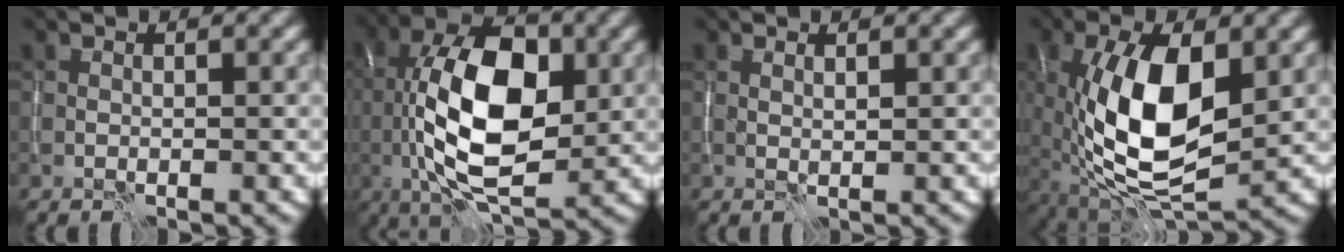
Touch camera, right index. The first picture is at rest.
{"total": 13.1, "force": [0.0, 6.7, 11.3], "torque": [-0.193, 0.014, -0.007]}
{"total": 0.7, "force": [0.5, 0.1, 0.6], "torque": [-0.011, -0.004, 0.009]}
{"total": 11.7, "force": [0.0, 5.5, 10.3], "torque": [-0.190, 0.001, -0.003]}